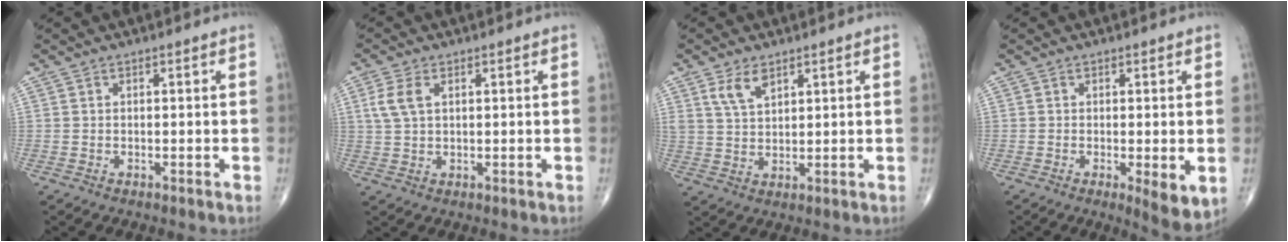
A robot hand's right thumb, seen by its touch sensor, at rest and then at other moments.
{"total": 4.5, "force": [1.4, 2.6, 3.4], "torque": [-0.082, 0.008, 0.030]}
{"total": 4.9, "force": [3.0, 2.5, 3.0], "torque": [-0.050, -0.015, 0.062]}
{"total": 5.4, "force": [-1.1, 1.6, 5.0], "torque": [-0.075, -0.017, -0.016]}